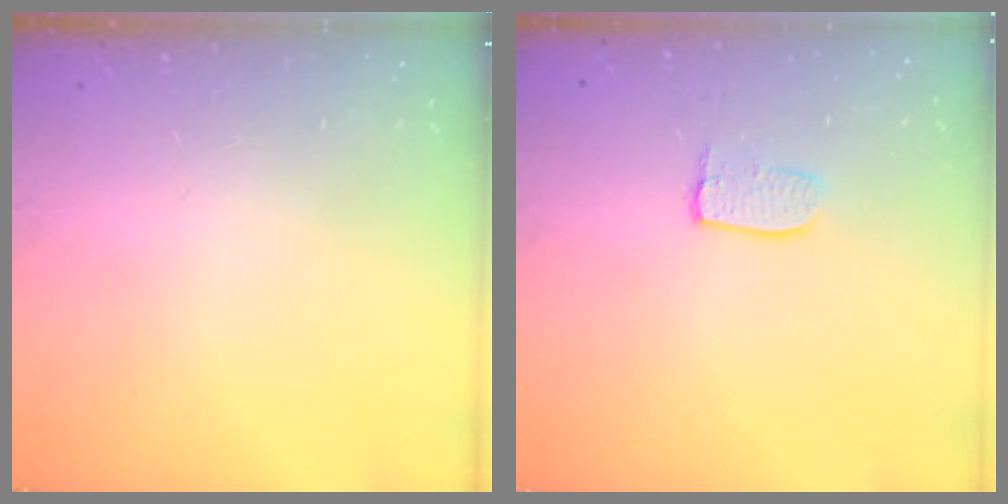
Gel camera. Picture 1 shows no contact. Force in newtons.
{"total": 6.1, "press": 6.1, "slide": 0.5}